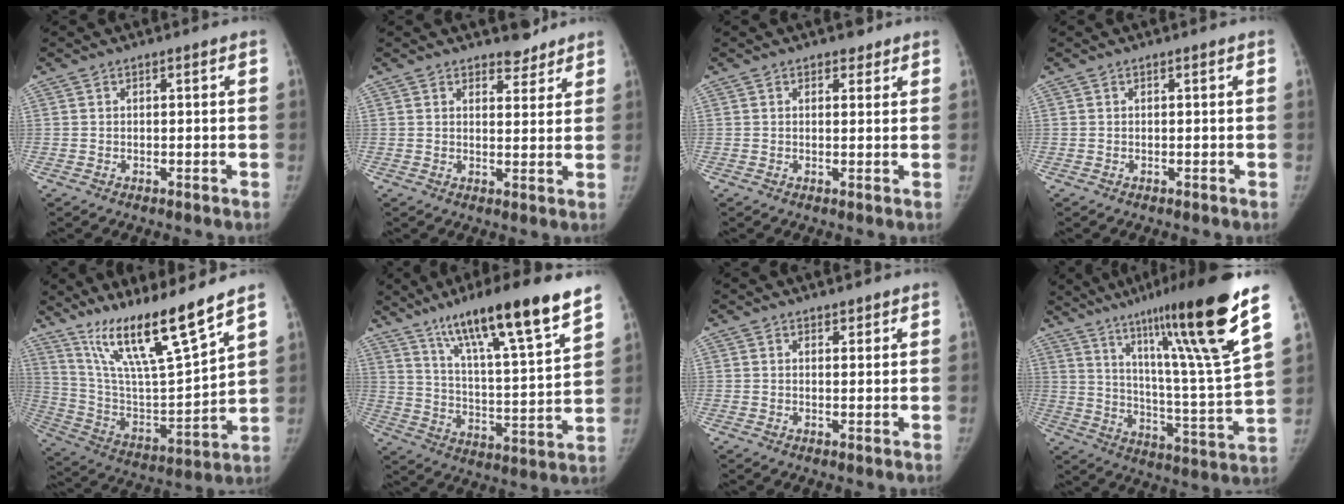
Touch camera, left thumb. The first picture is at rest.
{"total": 4.2, "force": [3.5, 1.9, 1.2], "torque": [0.007, -0.025, 0.052]}
{"total": 2.3, "force": [1.6, 1.4, 0.9], "torque": [0.003, -0.007, 0.019]}
{"total": 0.0}
{"total": 19.6, "force": [14.1, 1.7, 13.5], "torque": [-0.212, -0.073, 0.264]}
{"total": 21.6, "force": [14.8, 2.4, 15.5], "torque": [-0.232, -0.060, 0.248]}
{"total": 1.4, "force": [1.1, 0.8, 0.5], "torque": [0.006, -0.007, 0.015]}
{"total": 26.0, "force": [15.5, 2.1, 20.7], "torque": [-0.302, -0.058, 0.249]}